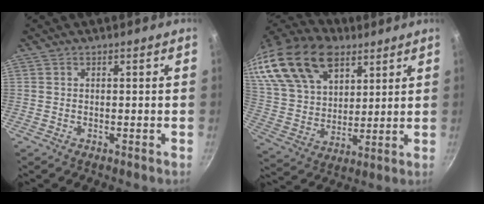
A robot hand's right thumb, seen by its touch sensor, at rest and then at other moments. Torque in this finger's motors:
{"motor_torque": [2.22, 2.71, 0.72, 0.01, 0.52]}